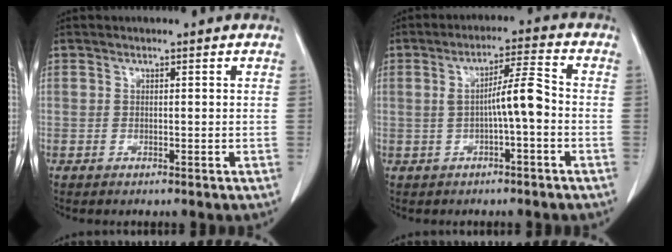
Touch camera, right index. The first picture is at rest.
{"total": 5.8, "force": [-0.8, 0.3, 5.7], "torque": [-0.091, 0.017, -0.011]}